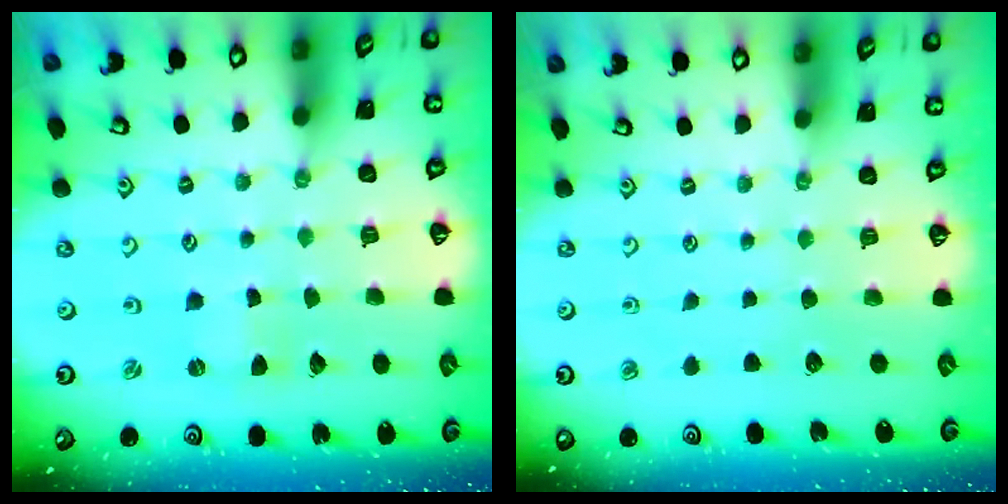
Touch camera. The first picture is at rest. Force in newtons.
{"total": 0.0}